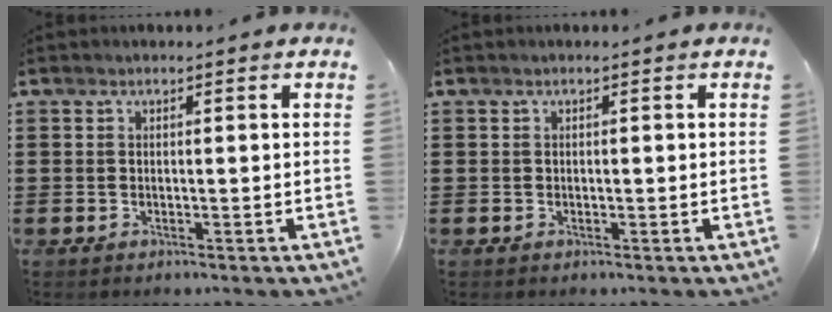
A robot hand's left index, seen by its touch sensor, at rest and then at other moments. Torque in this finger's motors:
{"motor_torque": [-0.06, 0.04, 0.06, -0.01]}